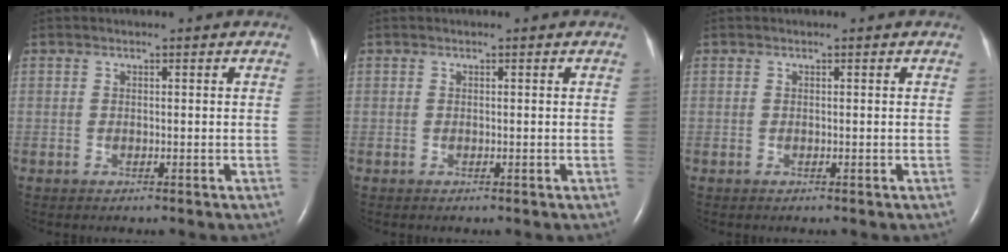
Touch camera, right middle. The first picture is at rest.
{"total": 0.0}
{"total": 0.0}